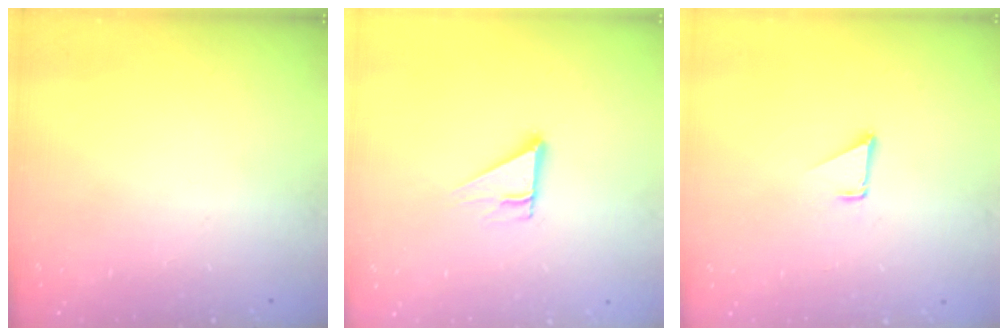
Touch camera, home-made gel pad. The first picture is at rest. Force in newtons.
{"total": 3.1, "press": 3.1, "slide": 0.1}
{"total": 1.4, "press": 1.3, "slide": 0.1}